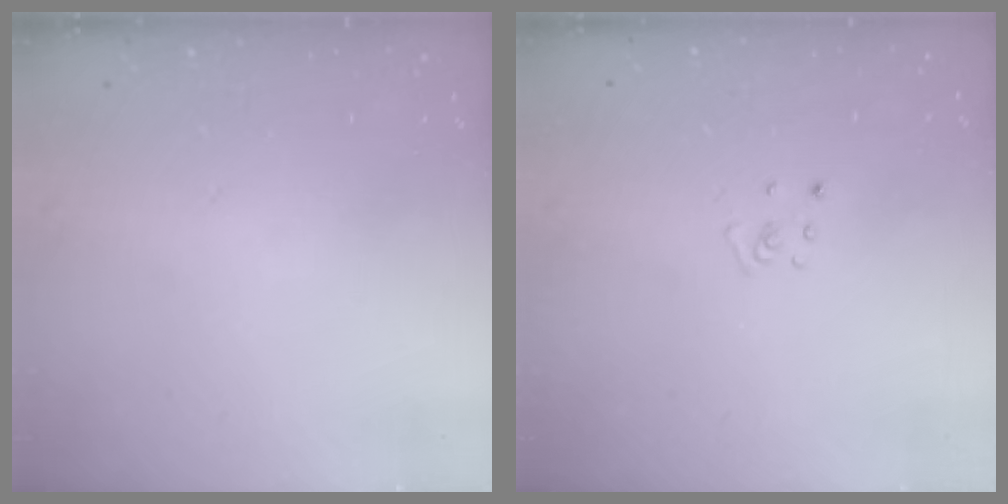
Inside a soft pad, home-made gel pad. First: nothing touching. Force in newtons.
{"total": 2.2, "press": 2.2, "slide": 0.2}